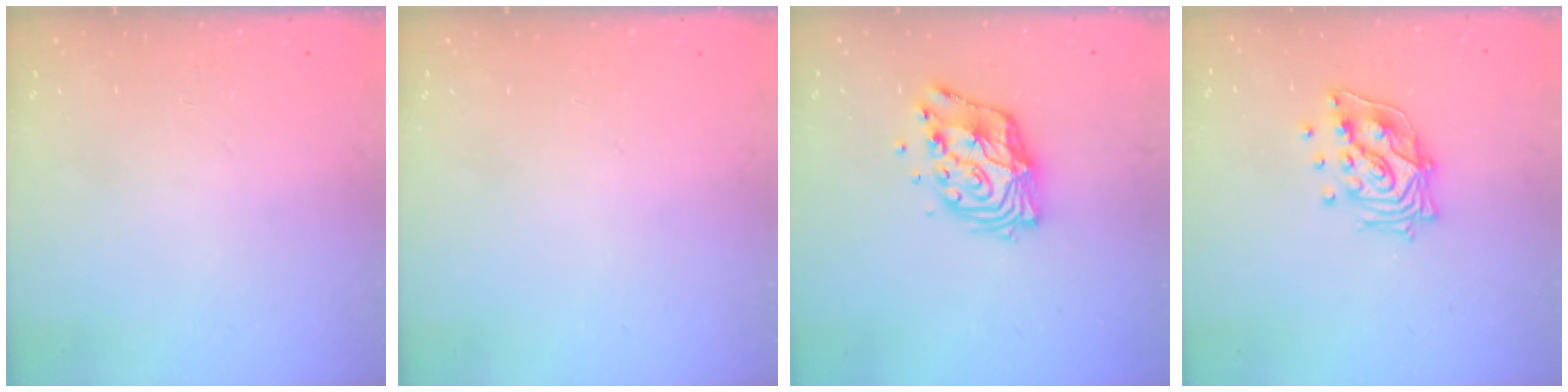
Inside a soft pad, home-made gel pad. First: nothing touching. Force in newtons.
{"total": 0.0}
{"total": 12.3, "press": 12.3, "slide": 1.1}
{"total": 14.1, "press": 14.0, "slide": 1.8}